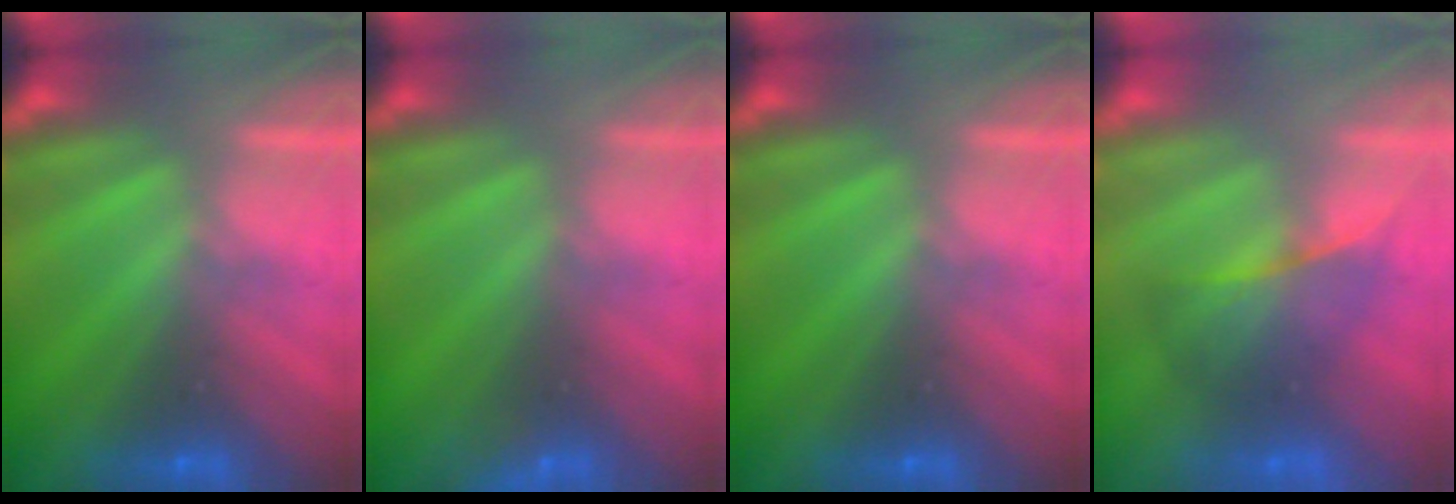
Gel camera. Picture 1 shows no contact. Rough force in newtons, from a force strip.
{"total": 2.9}
{"total": 0.0}
{"total": 2.1}